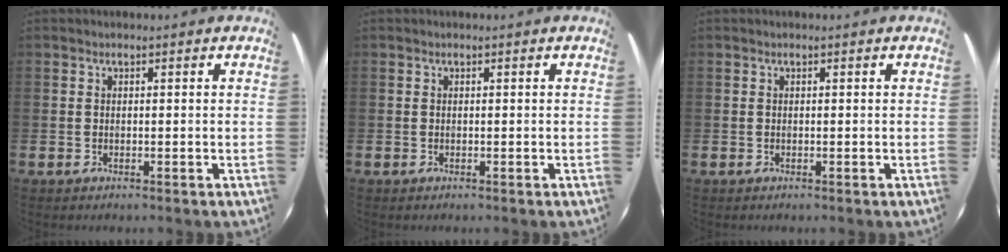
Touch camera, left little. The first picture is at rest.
{"total": 0.0}
{"total": 0.0}